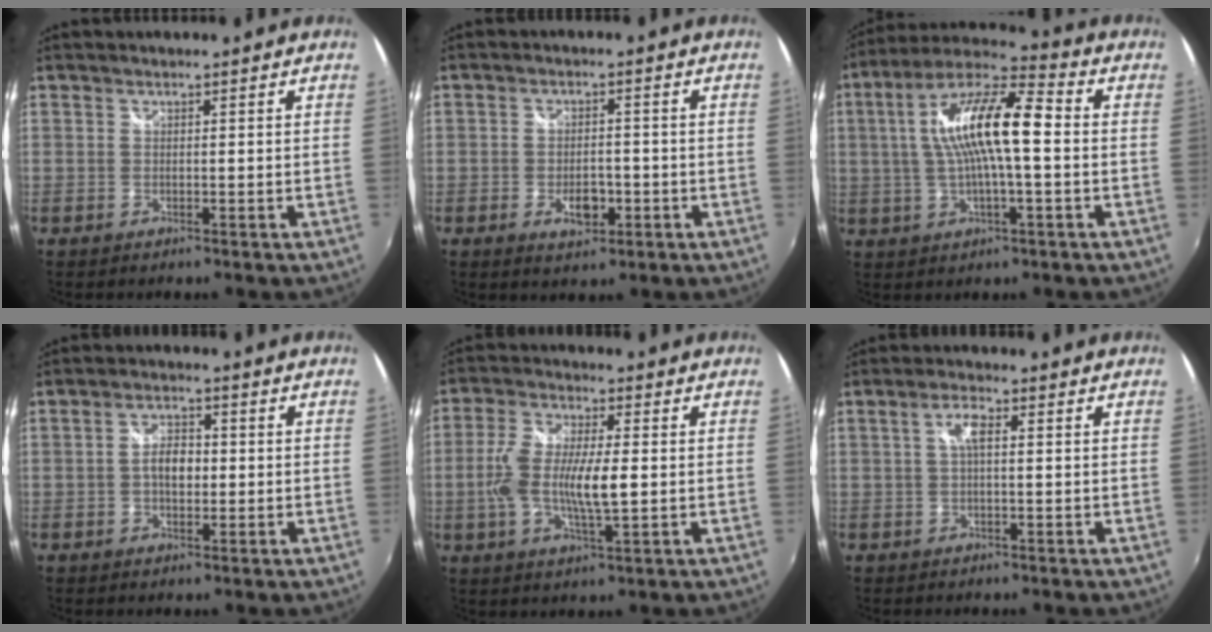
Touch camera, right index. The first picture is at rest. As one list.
[{"total": 5.2, "force": [-1.9, 3.0, 3.7], "torque": [-0.074, -0.005, -0.027]}, {"total": 16.2, "force": [1.2, 4.0, 15.7], "torque": [-0.289, 0.020, 0.013]}, {"total": 4.5, "force": [-0.4, 2.7, 3.5], "torque": [-0.065, 0.008, -0.007]}, {"total": 10.7, "force": [-1.0, 3.1, 10.2], "torque": [-0.200, -0.005, -0.021]}, {"total": 3.2, "force": [0.5, 1.0, 3.0], "torque": [-0.059, 0.007, 0.008]}]